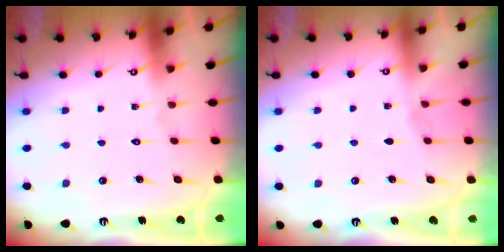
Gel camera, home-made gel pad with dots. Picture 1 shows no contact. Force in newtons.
{"total": 2.9, "press": 2.9, "slide": 0.4}